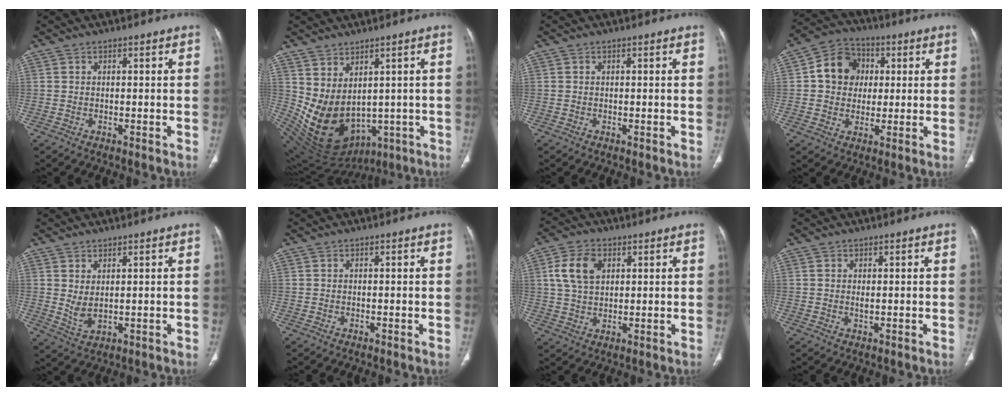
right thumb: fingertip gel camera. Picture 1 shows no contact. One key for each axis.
{"total": 13.6, "fx": 0.4, "fy": 9.4, "fz": 9.8, "tx": -0.168, "ty": -0.022, "tz": 0.050}
{"total": 0.0}
{"total": 10.5, "fx": 1.6, "fy": 9.2, "fz": 4.9, "tx": -0.049, "ty": 0.011, "tz": 0.017}
{"total": 3.7, "fx": 1.0, "fy": 1.8, "fz": 3.0, "tx": -0.057, "ty": -0.014, "tz": 0.032}
{"total": 0.0}
{"total": 8.0, "fx": 2.5, "fy": 5.3, "fz": 5.4, "tx": -0.098, "ty": 0.000, "tz": 0.049}
{"total": 0.8, "fx": 0.1, "fy": 0.4, "fz": 0.7, "tx": -0.016, "ty": -0.002, "tz": 0.005}